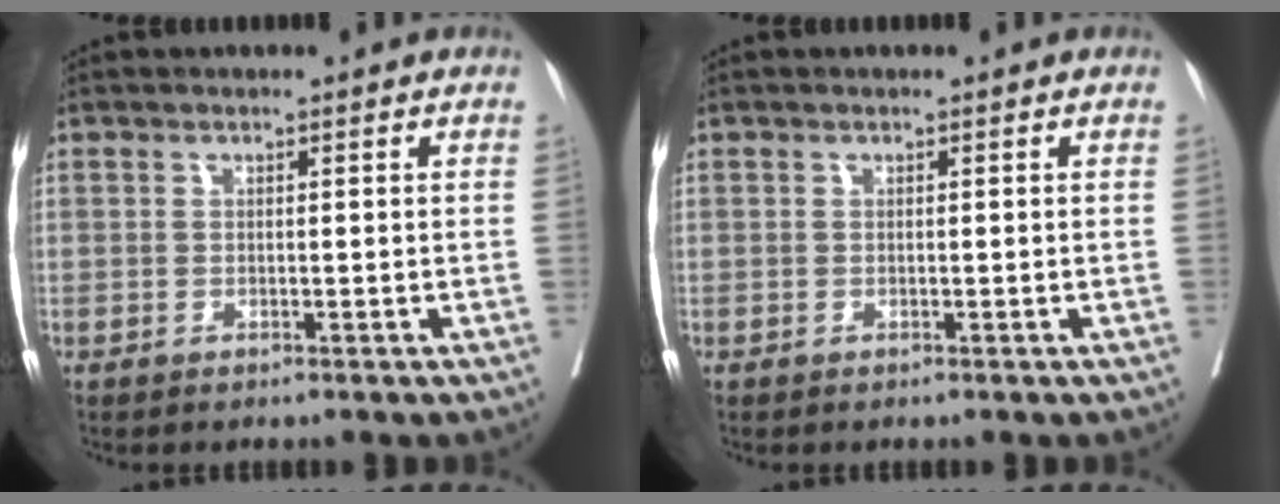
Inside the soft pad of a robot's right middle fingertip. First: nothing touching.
{"total": 0.0}